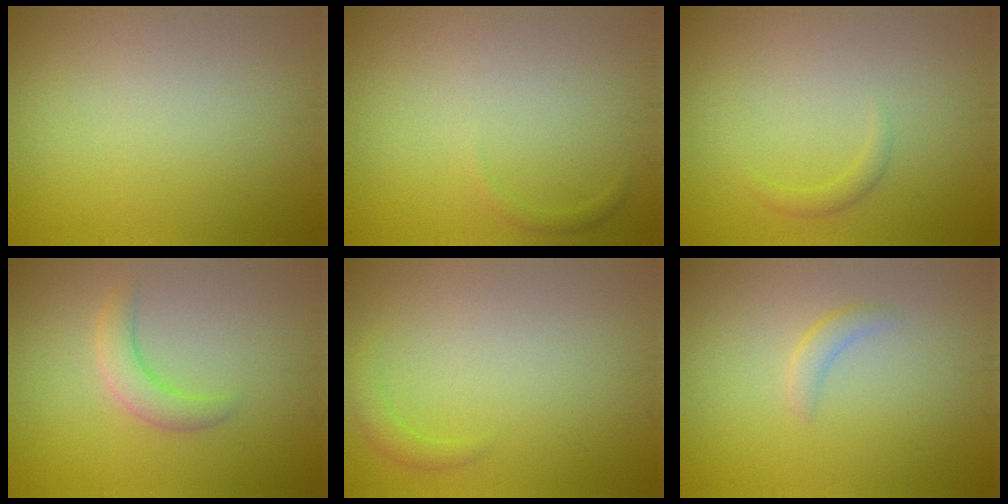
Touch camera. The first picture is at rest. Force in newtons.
{"total": 0.5, "press": 0.5, "slide": 0.1}
{"total": 0.9, "press": 0.9, "slide": 0.0}
{"total": 2.4, "press": 2.4, "slide": 0.3}
{"total": 1.2, "press": 1.2, "slide": 0.1}
{"total": 1.2, "press": 1.2, "slide": 0.1}